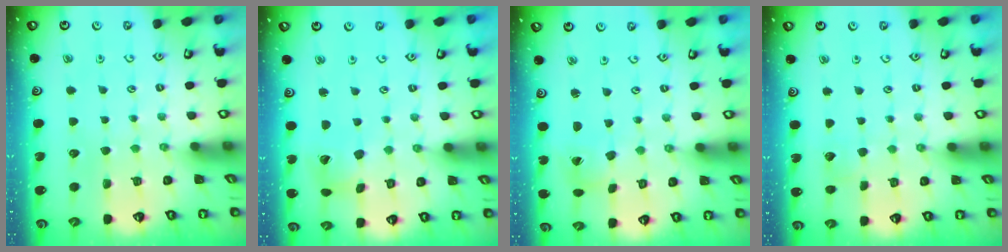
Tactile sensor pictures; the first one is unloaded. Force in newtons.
{"total": 5.8, "press": 5.7, "slide": 0.7}
{"total": 1.0, "press": 1.0, "slide": 0.1}
{"total": 2.9, "press": 2.9, "slide": 0.3}